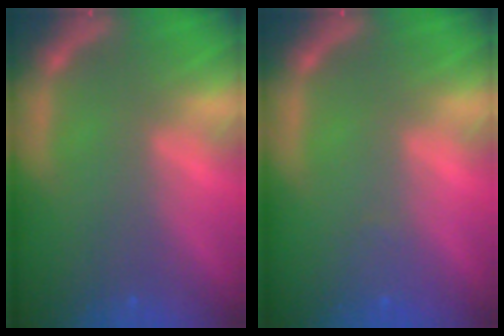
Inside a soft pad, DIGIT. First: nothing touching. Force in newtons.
{"total": 1.0}